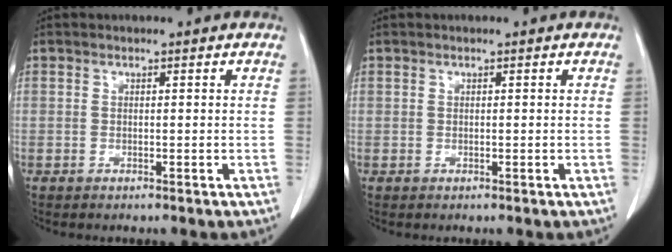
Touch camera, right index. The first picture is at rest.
{"total": 0.0}